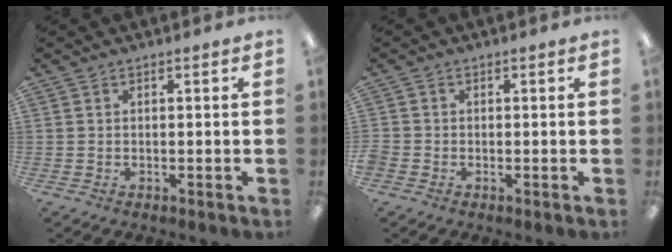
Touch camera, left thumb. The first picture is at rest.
{"total": 1.3, "force": [-0.7, 1.1, 0.4], "torque": [-0.005, 0.004, -0.013]}